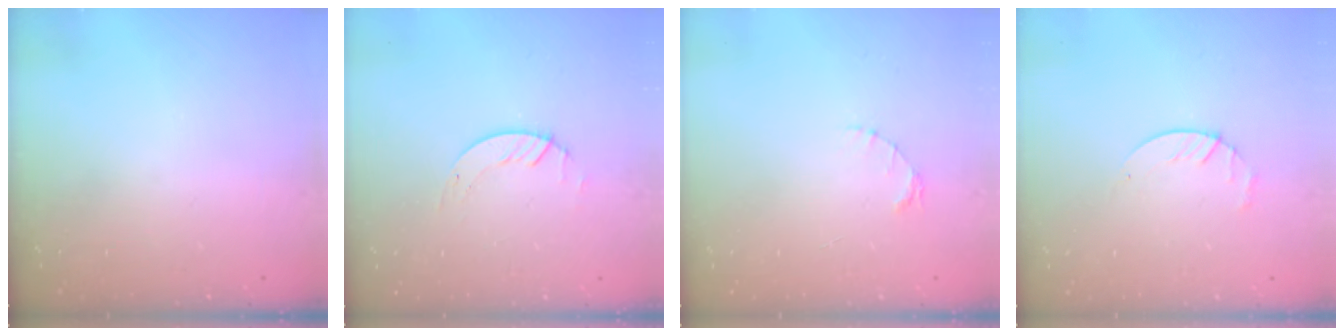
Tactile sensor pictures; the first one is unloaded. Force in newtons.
{"total": 1.3, "press": 1.2, "slide": 0.1}
{"total": 1.6, "press": 1.5, "slide": 0.3}
{"total": 2.9, "press": 2.9, "slide": 0.4}